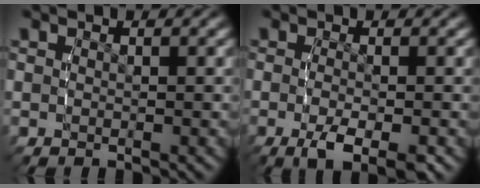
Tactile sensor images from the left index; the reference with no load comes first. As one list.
[{"total": 4.7, "force": [-2.4, 1.6, 3.8], "torque": [-0.073, -0.023, -0.029]}]